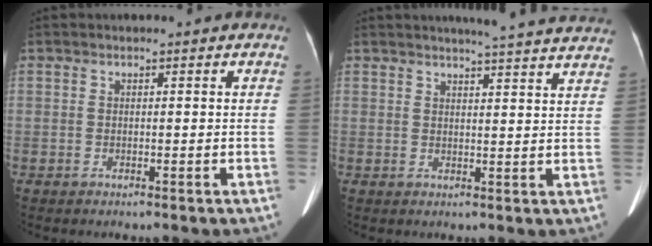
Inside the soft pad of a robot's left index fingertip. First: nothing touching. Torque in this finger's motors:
{"motor_torque": [0.78, -1.37, 0.00, 0.04]}